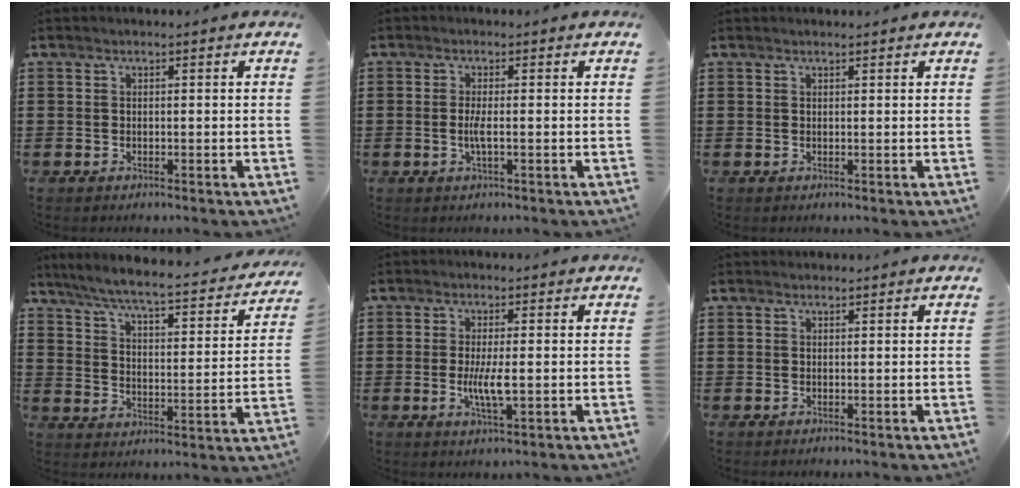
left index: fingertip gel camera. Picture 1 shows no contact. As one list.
[{"total": 2.4, "force": [-0.4, 0.2, 2.4], "torque": [-0.051, -0.003, -0.010]}, {"total": 0.5, "force": [0.5, 0.0, 0.2], "torque": [-0.005, 0.000, 0.010]}, {"total": 5.4, "force": [4.8, -0.1, 2.5], "torque": [-0.072, -0.039, 0.073]}, {"total": 4.6, "force": [-0.4, 0.8, 4.5], "torque": [-0.093, -0.007, -0.012]}, {"total": 0.5, "force": [0.5, 0.3, 0.0], "torque": [-0.003, 0.001, 0.010]}]